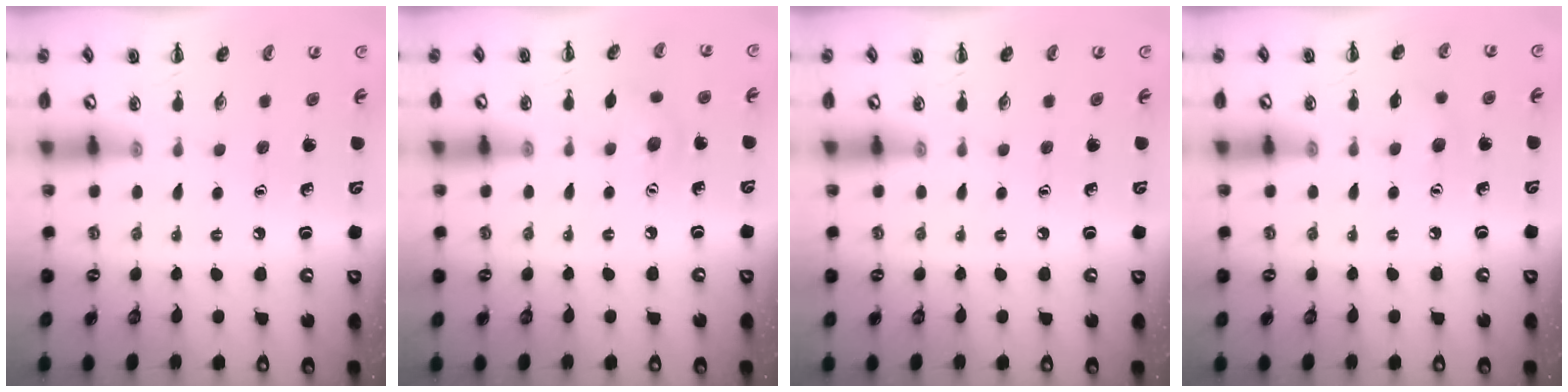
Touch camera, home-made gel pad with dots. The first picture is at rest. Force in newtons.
{"total": 5.7, "press": 5.5, "slide": 1.5}
{"total": 0.0}
{"total": 4.5, "press": 4.4, "slide": 1.2}